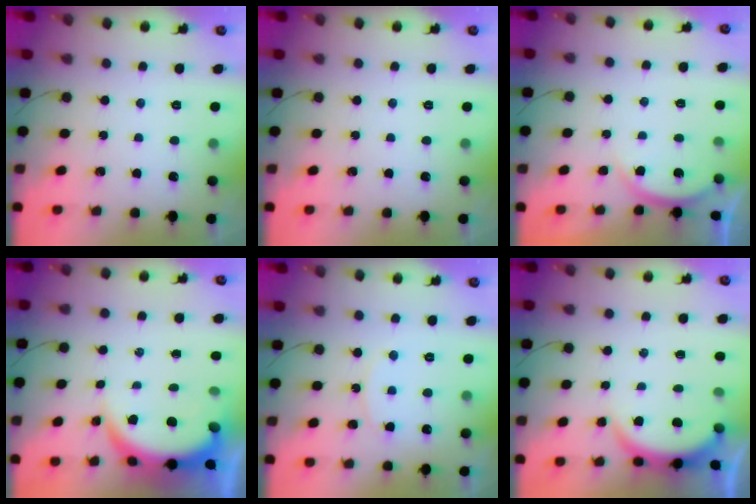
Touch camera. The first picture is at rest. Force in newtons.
{"total": 0.0}
{"total": 4.3, "press": 4.3, "slide": 0.5}
{"total": 6.4, "press": 6.3, "slide": 0.8}
{"total": 5.9, "press": 5.9, "slide": 0.3}
{"total": 4.1, "press": 4.1, "slide": 0.5}